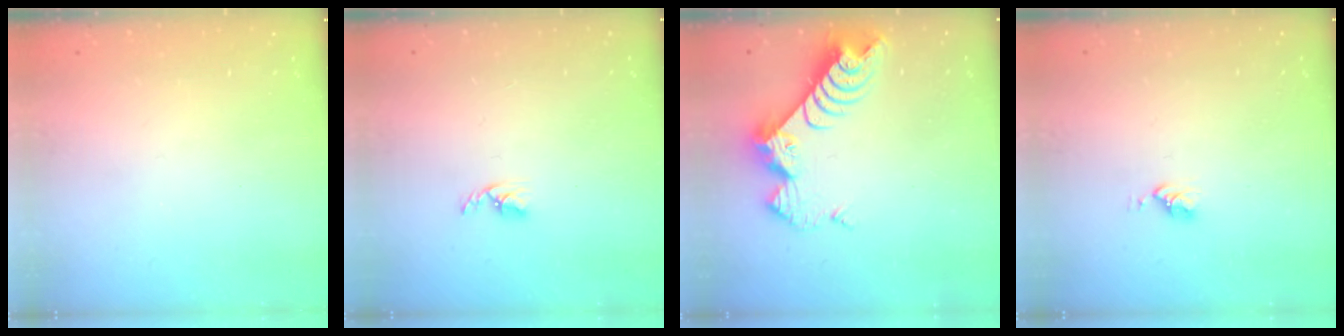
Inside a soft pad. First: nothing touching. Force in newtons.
{"total": 2.7, "press": 2.7, "slide": 0.5}
{"total": 9.7, "press": 9.7, "slide": 0.8}
{"total": 2.8, "press": 2.8, "slide": 0.4}